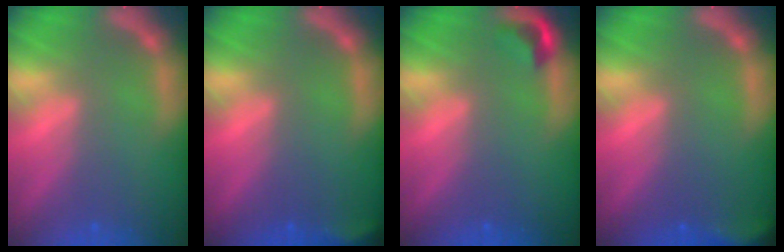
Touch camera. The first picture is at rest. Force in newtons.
{"total": 2.4}
{"total": 1.9}
{"total": 4.0}